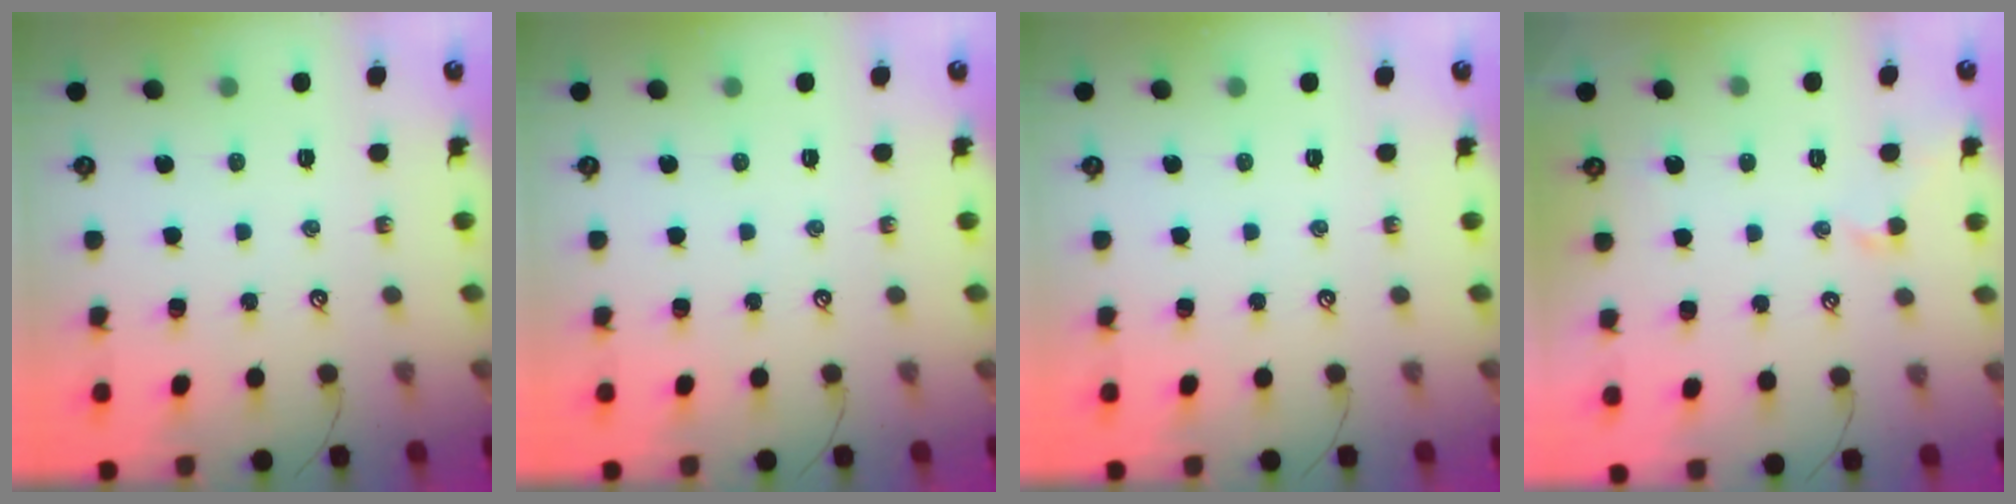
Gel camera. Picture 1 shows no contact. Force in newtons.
{"total": 0.0}
{"total": 0.0}
{"total": 1.2, "press": 1.0, "slide": 0.6}